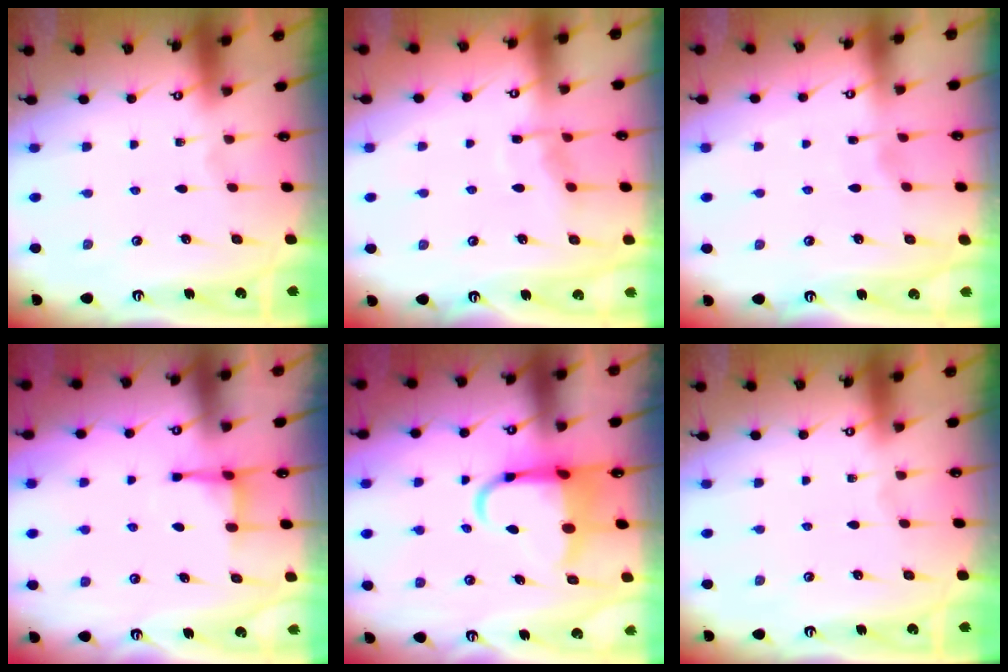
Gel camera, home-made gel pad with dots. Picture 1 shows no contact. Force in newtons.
{"total": 6.6, "press": 6.6, "slide": 0.7}
{"total": 2.0, "press": 2.0, "slide": 0.3}
{"total": 3.1, "press": 3.1, "slide": 0.6}
{"total": 8.1, "press": 7.9, "slide": 1.6}
{"total": 0.0}